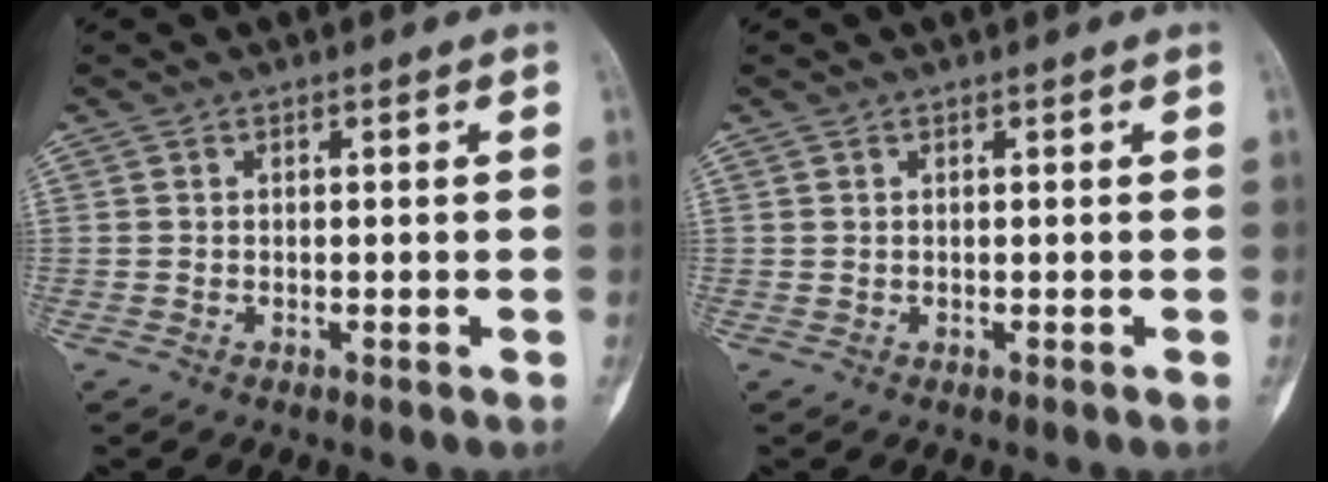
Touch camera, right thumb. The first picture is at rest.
{"total": 0.0}